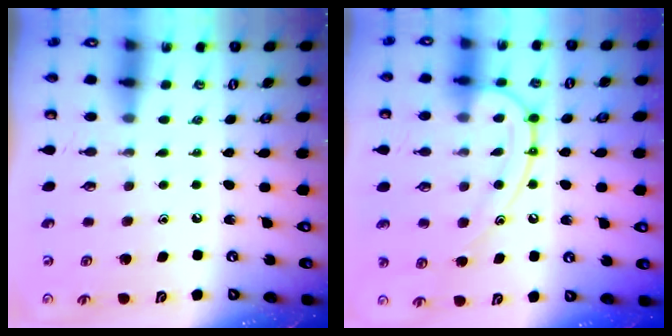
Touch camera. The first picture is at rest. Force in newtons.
{"total": 14.2, "press": 14.1, "slide": 1.5}